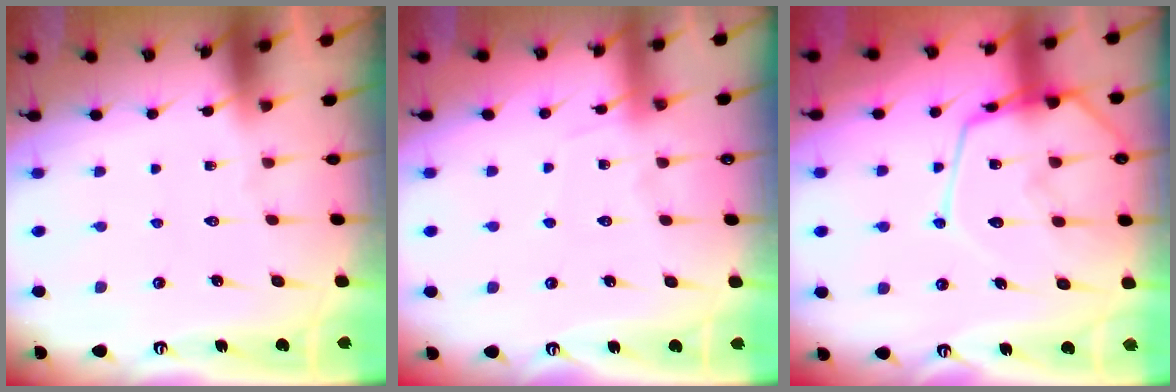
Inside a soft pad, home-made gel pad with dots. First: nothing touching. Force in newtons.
{"total": 5.9, "press": 5.9, "slide": 0.7}
{"total": 17.1, "press": 17.1, "slide": 1.7}